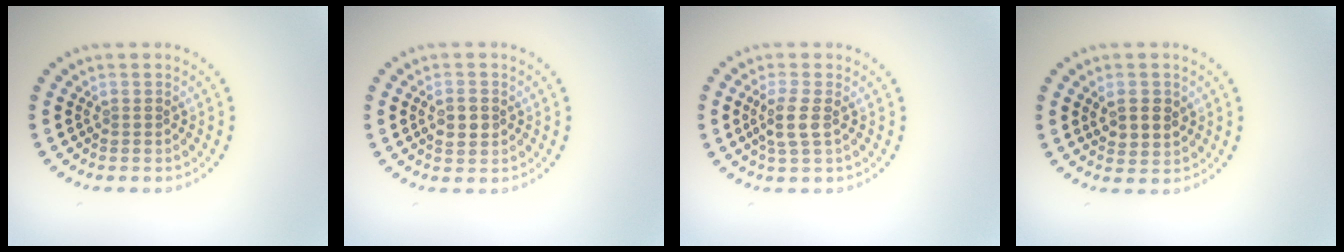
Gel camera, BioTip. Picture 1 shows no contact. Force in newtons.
{"total": 2.1, "press": 2.1, "slide": 0.3}
{"total": 2.3, "press": 2.1, "slide": 1.0}
{"total": 2.7, "press": 2.6, "slide": 0.6}